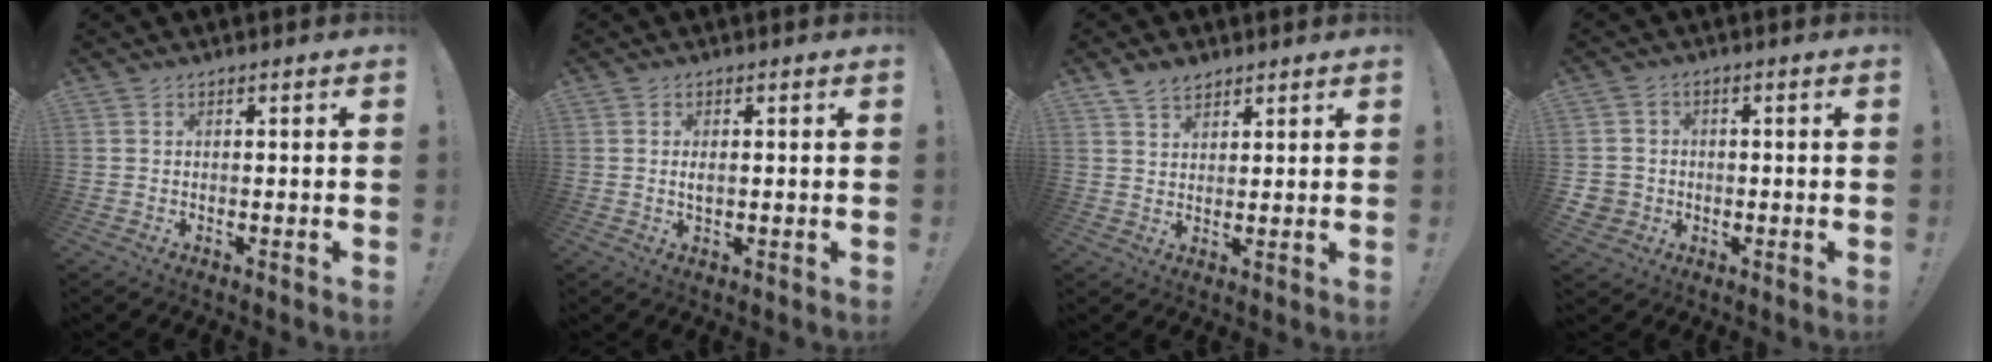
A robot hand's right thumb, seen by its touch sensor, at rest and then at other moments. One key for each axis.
{"total": 1.9, "fx": 0.1, "fy": 0.9, "fz": 1.7, "tx": -0.033, "ty": 0.004, "tz": 0.001}
{"total": 5.0, "fx": 3.7, "fy": 2.9, "fz": 1.8, "tx": -0.028, "ty": -0.017, "tz": 0.070}
{"total": 4.7, "fx": -0.3, "fy": 4.5, "fz": 1.4, "tx": -0.022, "ty": 0.005, "tz": -0.002}